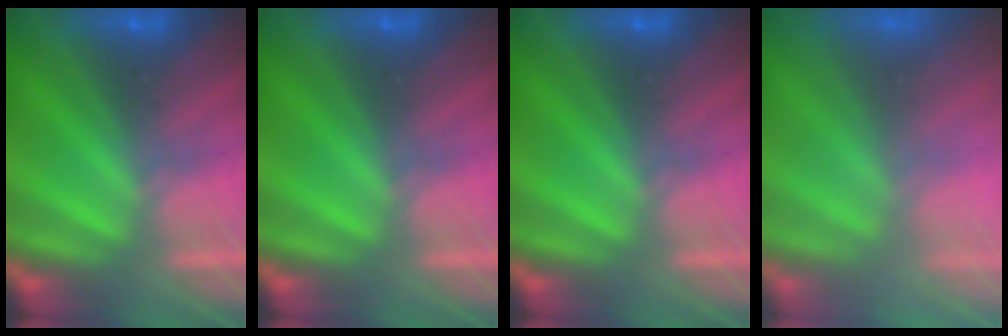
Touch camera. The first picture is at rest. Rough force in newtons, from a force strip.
{"total": 0.0}
{"total": 0.0}
{"total": 11.8}